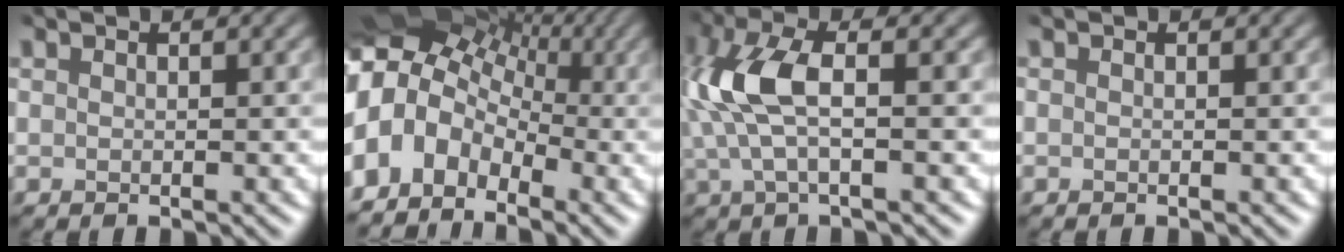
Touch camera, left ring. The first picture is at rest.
{"total": 11.1, "force": [-2.8, 8.6, 6.4], "torque": [-0.111, 0.008, -0.073]}
{"total": 6.1, "force": [-0.3, 2.4, 5.5], "torque": [-0.131, 0.010, -0.016]}
{"total": 0.0}